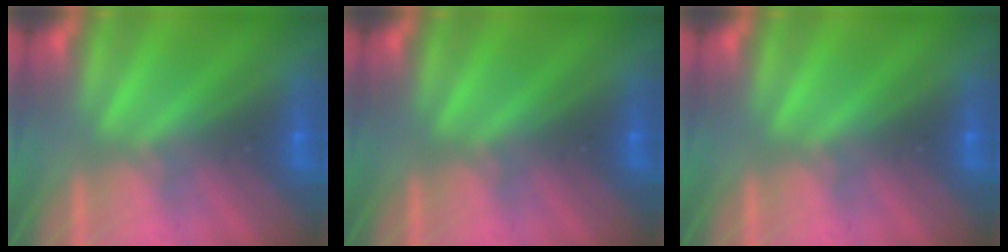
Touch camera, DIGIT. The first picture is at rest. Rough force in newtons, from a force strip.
{"total": 0.0}
{"total": 0.0}